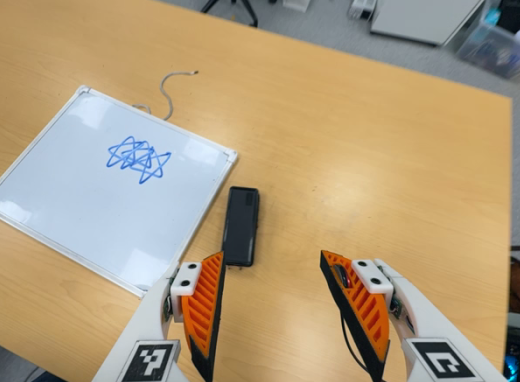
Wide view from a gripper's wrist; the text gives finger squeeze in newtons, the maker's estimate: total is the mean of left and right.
{"total": 0.0}